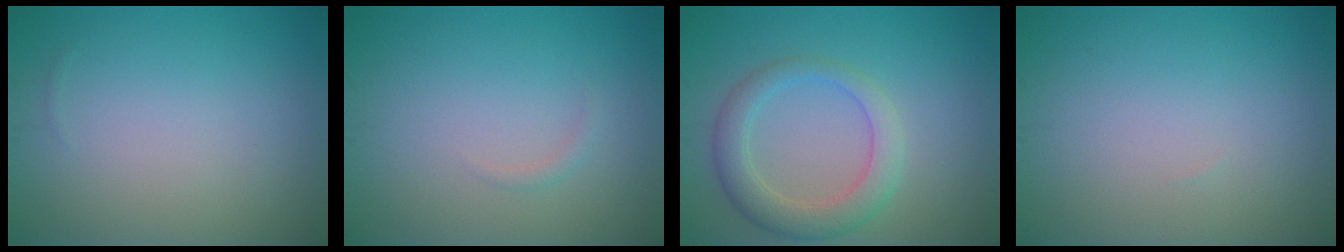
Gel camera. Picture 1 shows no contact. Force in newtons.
{"total": 0.6, "press": 0.6, "slide": 0.0}
{"total": 3.0, "press": 3.0, "slide": 0.3}
{"total": 0.0}